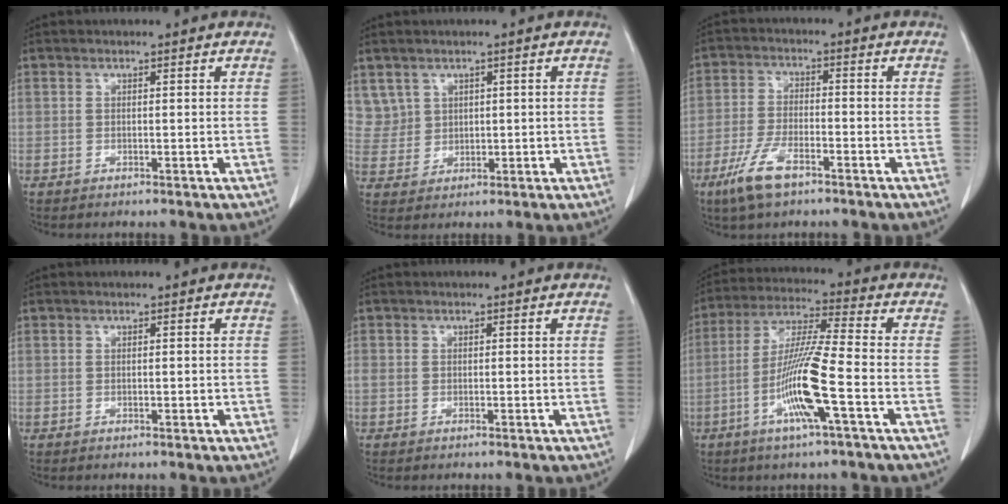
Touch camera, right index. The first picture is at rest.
{"total": 4.5, "force": [2.4, 3.8, 0.0], "torque": [0.003, 0.008, 0.057]}
{"total": 7.4, "force": [-4.6, 2.2, 5.3], "torque": [-0.116, -0.010, -0.087]}
{"total": 0.5, "force": [-0.1, 0.3, 0.4], "torque": [-0.010, 0.002, 0.003]}
{"total": 0.6, "force": [0.0, 0.5, 0.3], "torque": [-0.015, 0.010, 0.003]}
{"total": 11.9, "force": [-4.1, -0.2, 11.2], "torque": [-0.224, -0.007, -0.083]}